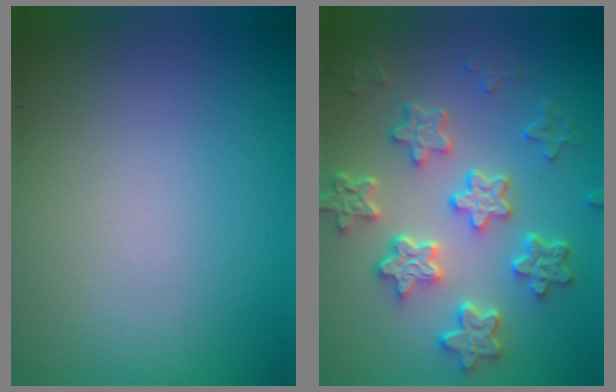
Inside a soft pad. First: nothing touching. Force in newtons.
{"total": 6.5, "press": 5.1, "slide": 4.1}